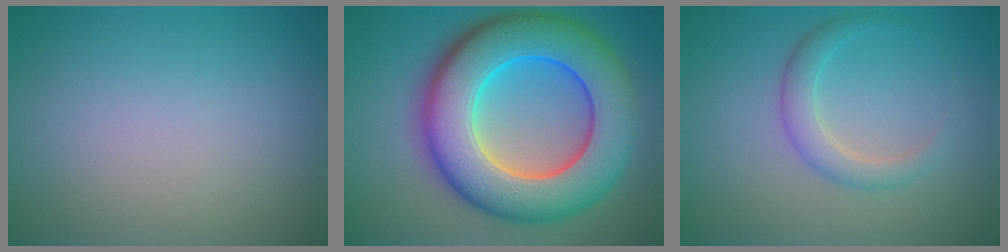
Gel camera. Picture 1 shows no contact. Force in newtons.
{"total": 13.1, "press": 13.1, "slide": 0.2}
{"total": 2.4, "press": 2.4, "slide": 0.1}